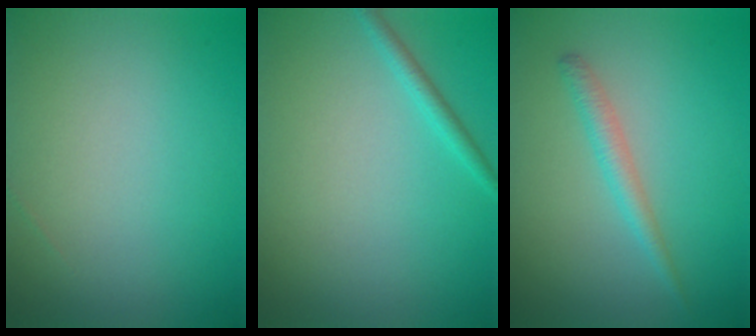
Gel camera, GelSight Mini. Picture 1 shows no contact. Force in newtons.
{"total": 1.4, "press": 1.4, "slide": 0.1}
{"total": 1.7, "press": 1.7, "slide": 0.1}